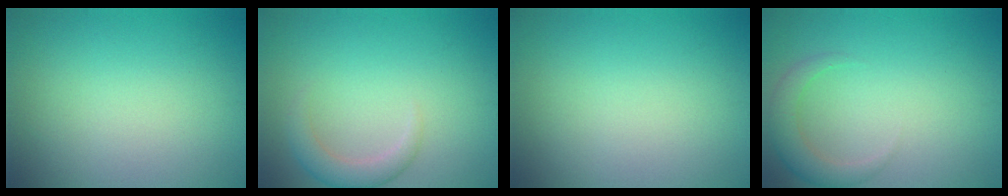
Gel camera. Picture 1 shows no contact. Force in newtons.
{"total": 2.4, "press": 2.3, "slide": 0.3}
{"total": 0.0}
{"total": 2.7, "press": 2.7, "slide": 0.2}